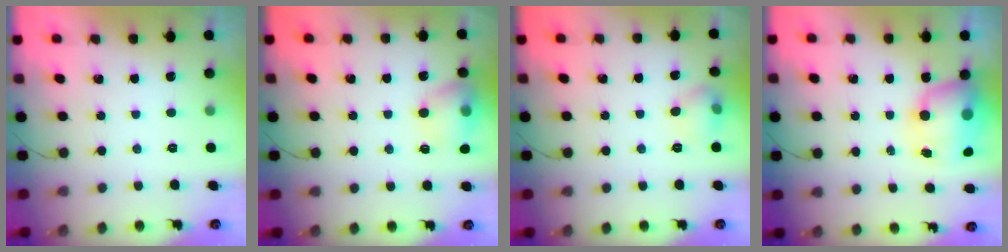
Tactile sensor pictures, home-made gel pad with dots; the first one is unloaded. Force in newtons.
{"total": 12.8, "press": 12.7, "slide": 1.5}
{"total": 9.3, "press": 6.9, "slide": 6.2}
{"total": 11.2, "press": 10.9, "slide": 2.8}